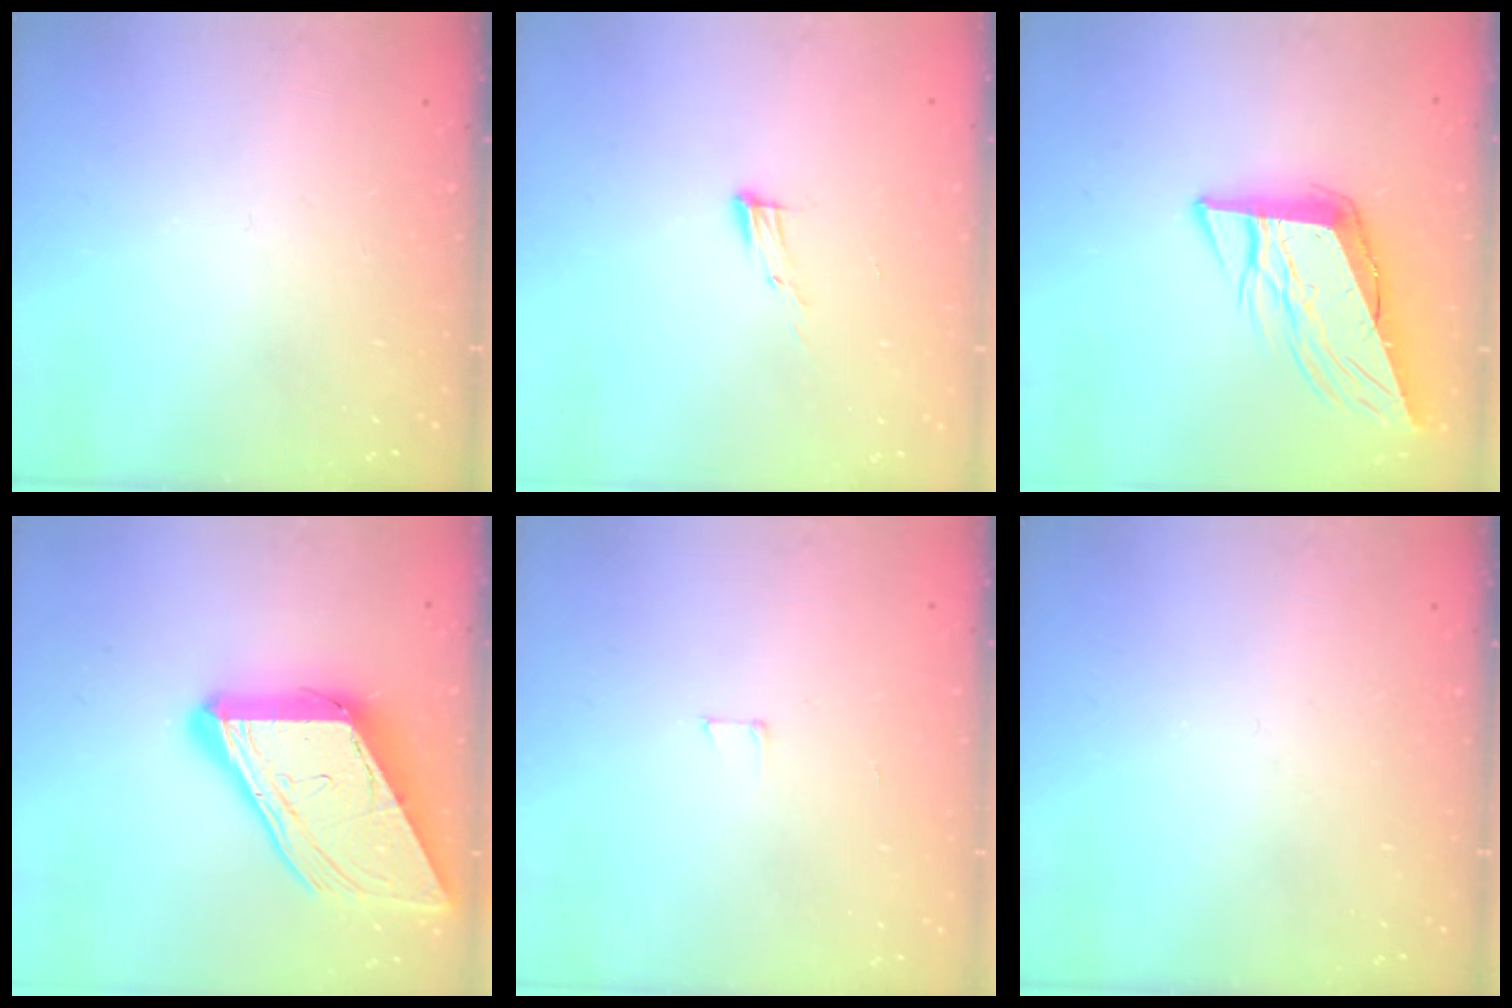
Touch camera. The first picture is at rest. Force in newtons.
{"total": 7.7, "press": 7.6, "slide": 1.2}
{"total": 11.8, "press": 11.2, "slide": 3.6}
{"total": 19.0, "press": 18.8, "slide": 2.1}
{"total": 2.9, "press": 2.9, "slide": 0.2}
{"total": 0.0}